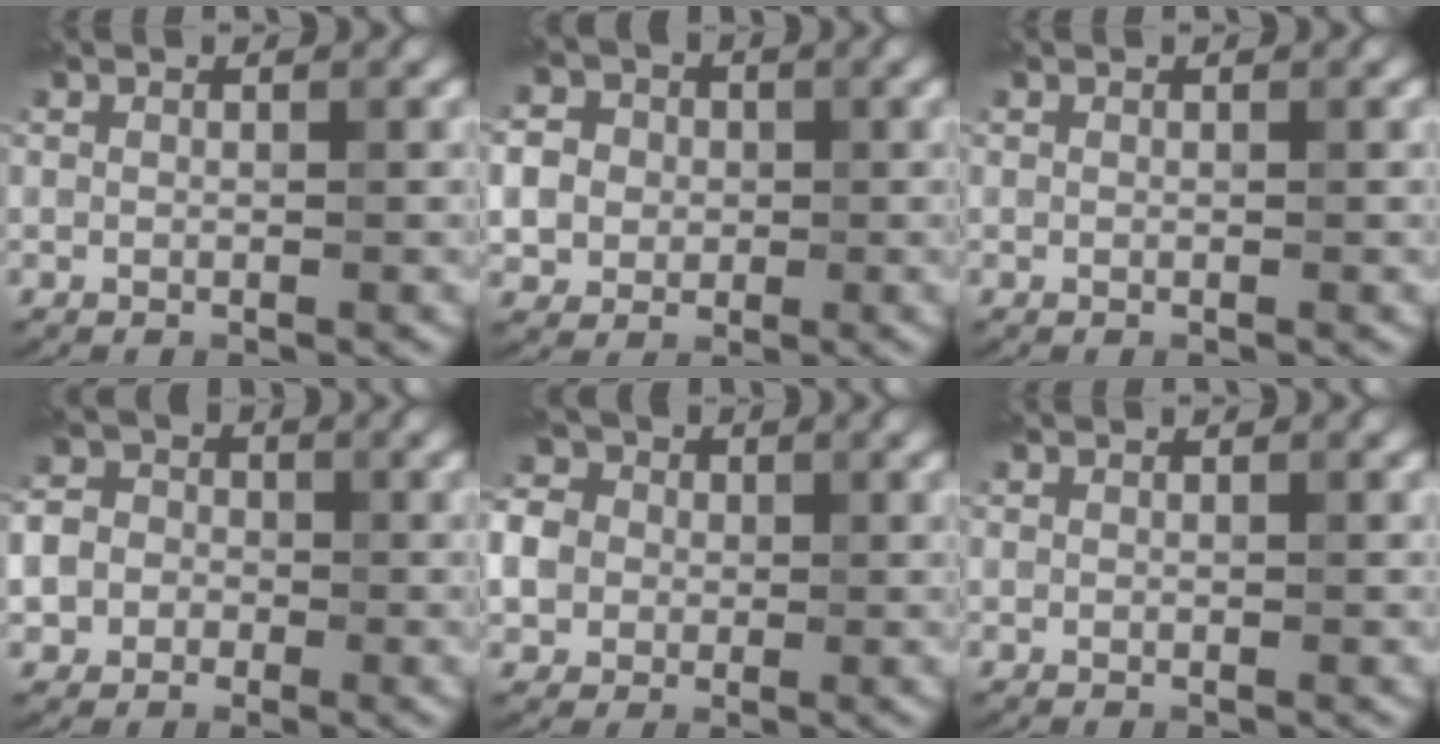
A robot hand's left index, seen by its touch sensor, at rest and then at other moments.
{"total": 8.0, "force": [0.3, 7.4, 3.1], "torque": [-0.075, 0.029, -0.016]}
{"total": 0.0}
{"total": 7.9, "force": [-2.4, 7.1, 2.4], "torque": [-0.051, -0.009, -0.078]}
{"total": 6.5, "force": [0.3, 5.6, 3.3], "torque": [-0.069, 0.026, -0.017]}
{"total": 0.0}